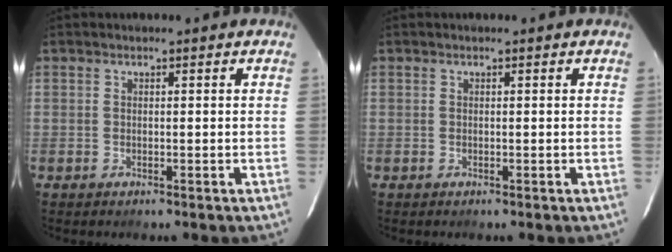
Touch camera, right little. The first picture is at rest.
{"total": 0.0}